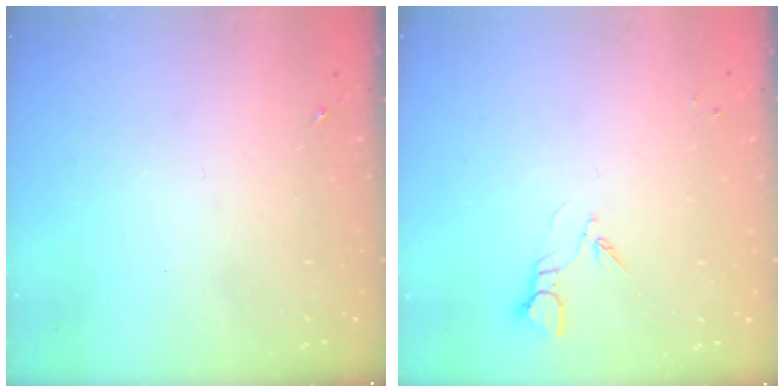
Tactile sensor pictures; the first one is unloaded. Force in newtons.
{"total": 3.2, "press": 3.1, "slide": 0.3}